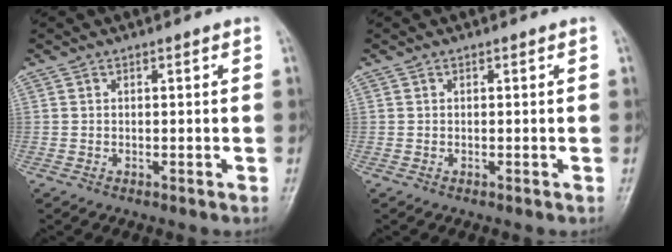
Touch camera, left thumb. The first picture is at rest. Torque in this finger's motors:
{"motor_torque": [0.31, -0.08, -0.12, -0.11, 0.01]}